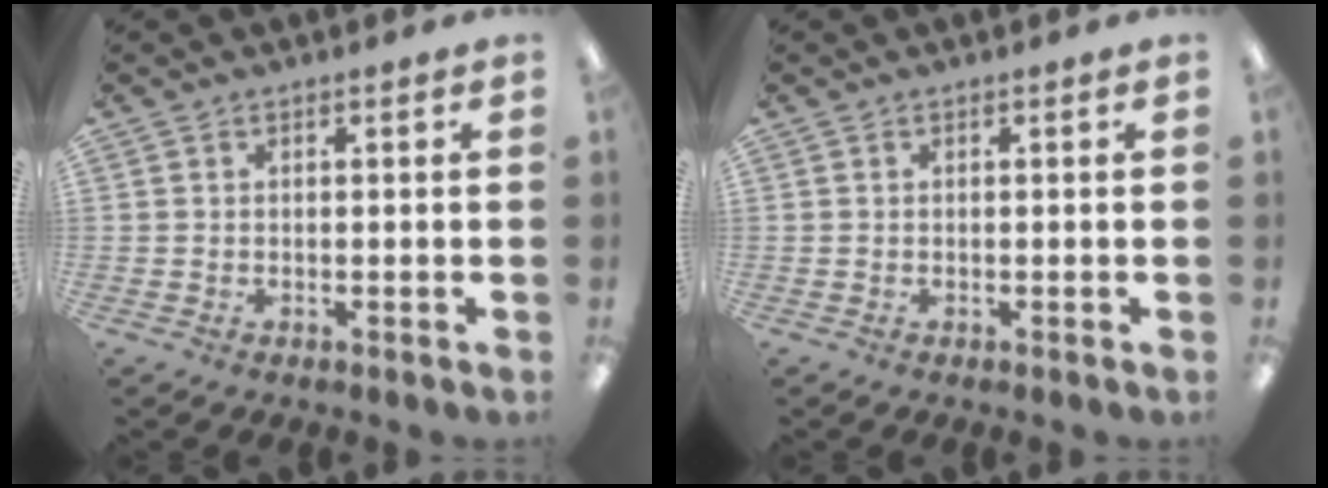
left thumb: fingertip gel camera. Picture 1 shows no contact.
{"total": 0.0}